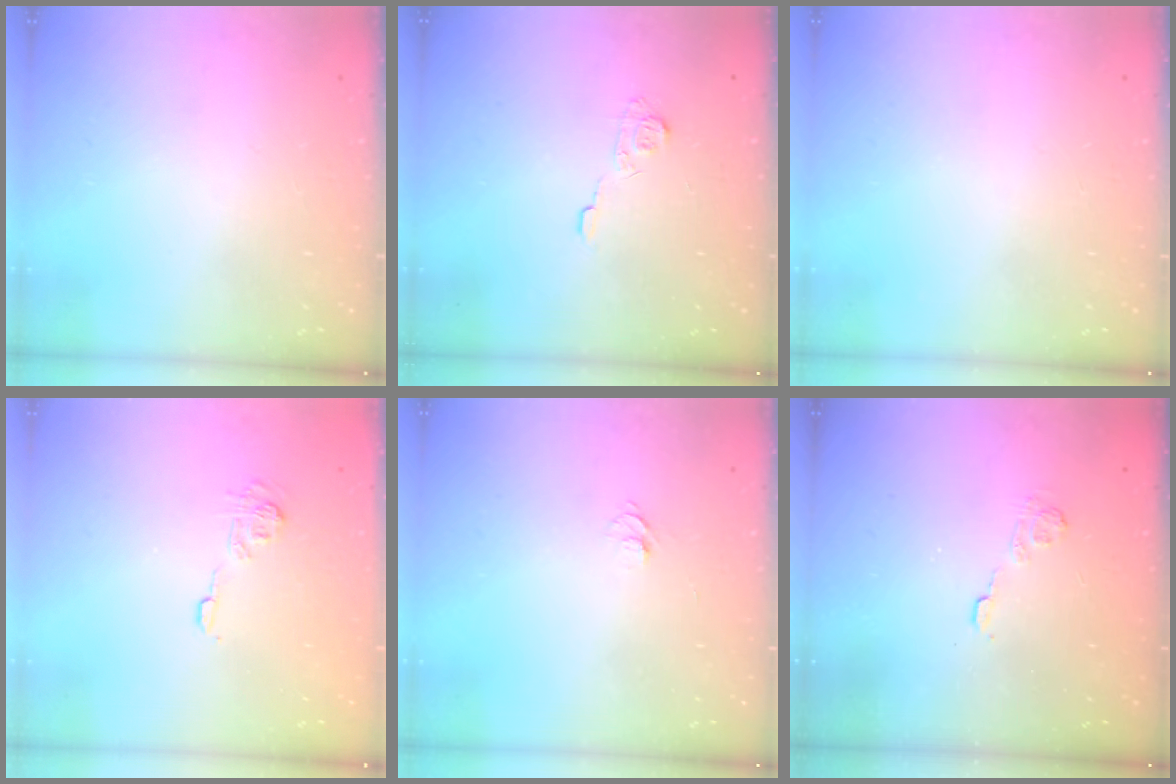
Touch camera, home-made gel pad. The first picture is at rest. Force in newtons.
{"total": 6.2, "press": 6.2, "slide": 0.5}
{"total": 0.0}
{"total": 7.8, "press": 7.8, "slide": 0.6}
{"total": 4.7, "press": 4.6, "slide": 0.5}
{"total": 3.5, "press": 3.2, "slide": 1.4}